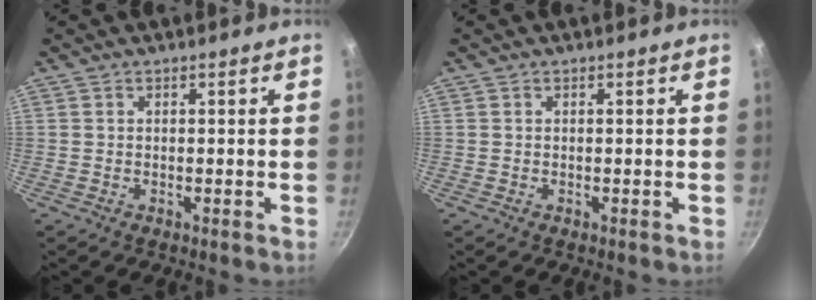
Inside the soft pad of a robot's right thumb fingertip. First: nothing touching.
{"total": 0.0}